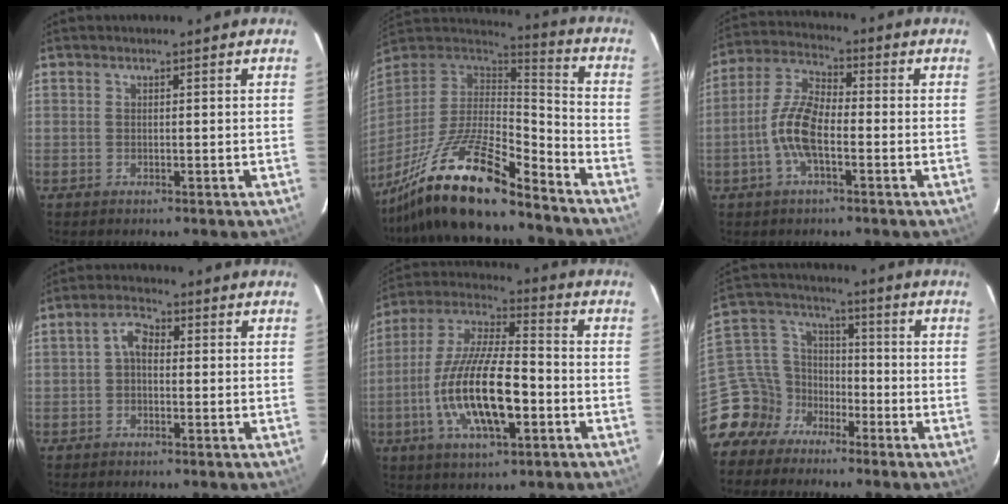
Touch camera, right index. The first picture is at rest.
{"total": 20.8, "force": [-15.6, 4.2, 13.1], "torque": [-0.259, -0.034, -0.282]}
{"total": 9.3, "force": [-2.7, 3.5, 8.1], "torque": [-0.176, 0.011, -0.059]}
{"total": 2.6, "force": [-0.2, 1.7, 2.0], "torque": [-0.038, 0.012, -0.004]}
{"total": 17.5, "force": [-4.9, 5.6, 15.8], "torque": [-0.317, -0.010, -0.090]}
{"total": 11.0, "force": [-8.0, 7.4, 1.6], "torque": [-0.062, 0.043, -0.158]}